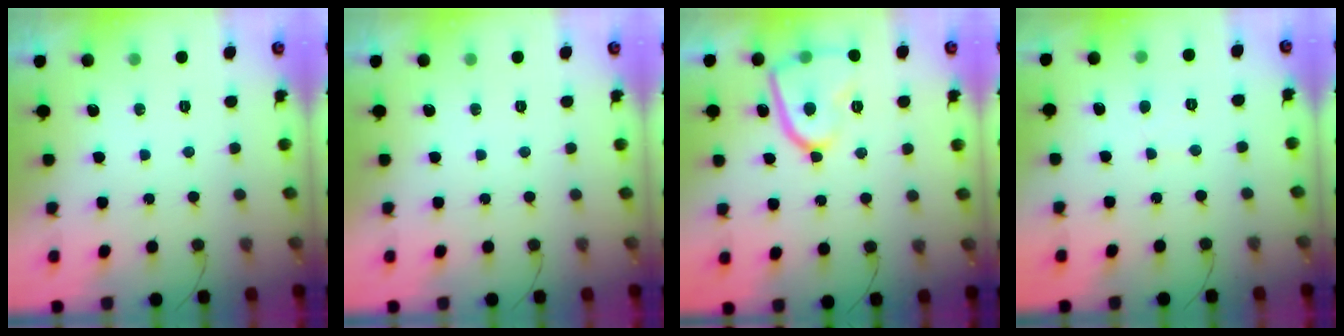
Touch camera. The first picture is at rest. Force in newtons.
{"total": 0.0}
{"total": 13.7, "press": 13.6, "slide": 1.4}
{"total": 2.6, "press": 2.6, "slide": 0.2}